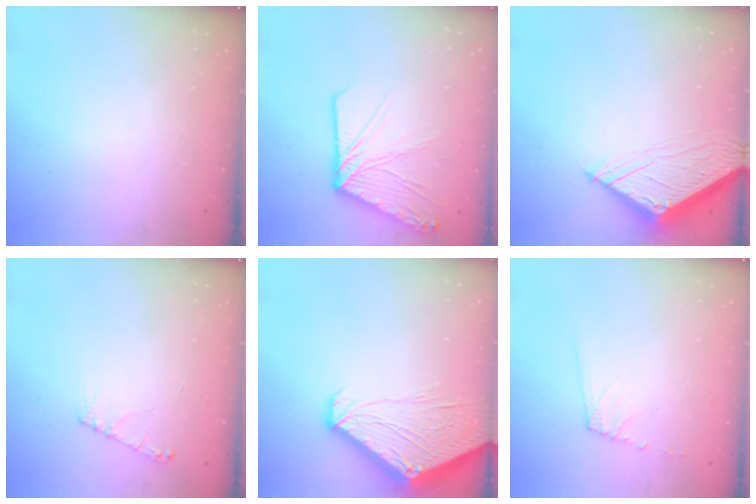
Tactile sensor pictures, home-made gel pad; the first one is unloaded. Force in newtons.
{"total": 12.8, "press": 12.7, "slide": 1.4}
{"total": 6.6, "press": 6.6, "slide": 0.7}
{"total": 5.4, "press": 5.3, "slide": 0.7}
{"total": 6.7, "press": 6.7, "slide": 0.5}
{"total": 6.1, "press": 6.1, "slide": 0.6}